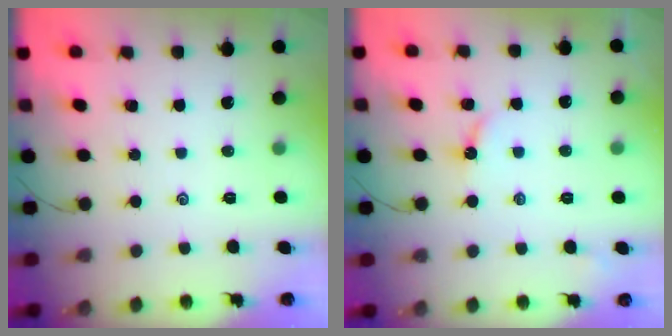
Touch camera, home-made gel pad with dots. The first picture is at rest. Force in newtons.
{"total": 2.8, "press": 2.8, "slide": 0.2}